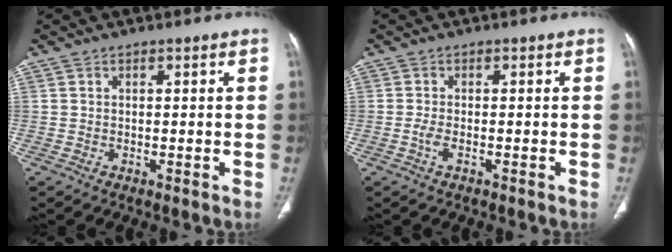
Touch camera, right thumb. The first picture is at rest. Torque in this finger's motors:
{"motor_torque": [0.39, 0.72, 0.09, 0.46, 0.07]}